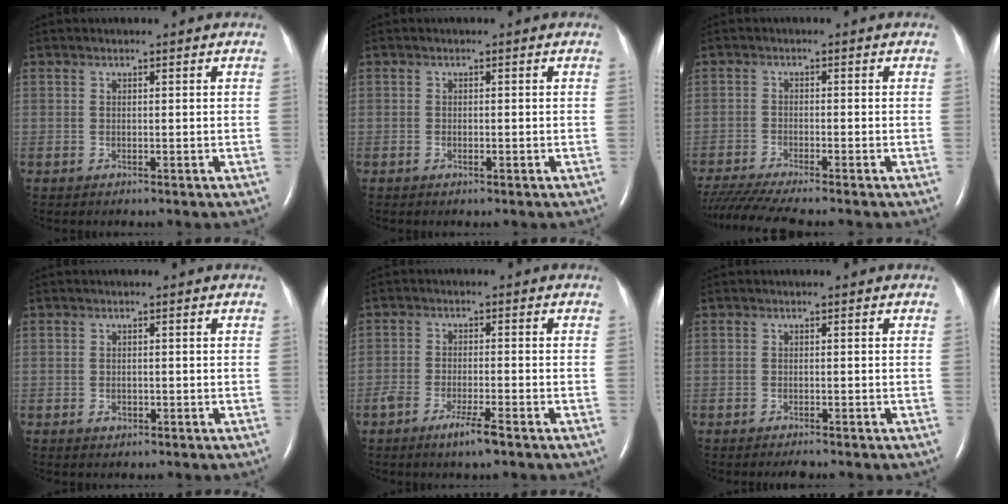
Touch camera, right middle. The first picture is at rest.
{"total": 0.6, "force": [-0.3, 0.2, 0.5], "torque": [-0.011, 0.000, -0.004]}
{"total": 8.6, "force": [-7.5, -0.6, 4.1], "torque": [-0.065, -0.026, -0.126]}
{"total": 1.1, "force": [-0.5, 0.8, 0.6], "torque": [-0.013, 0.001, -0.004]}
{"total": 4.3, "force": [-2.8, 0.2, 3.2], "torque": [-0.064, -0.007, -0.053]}
{"total": 1.5, "force": [-1.3, 0.2, 0.6], "torque": [-0.014, -0.004, -0.018]}